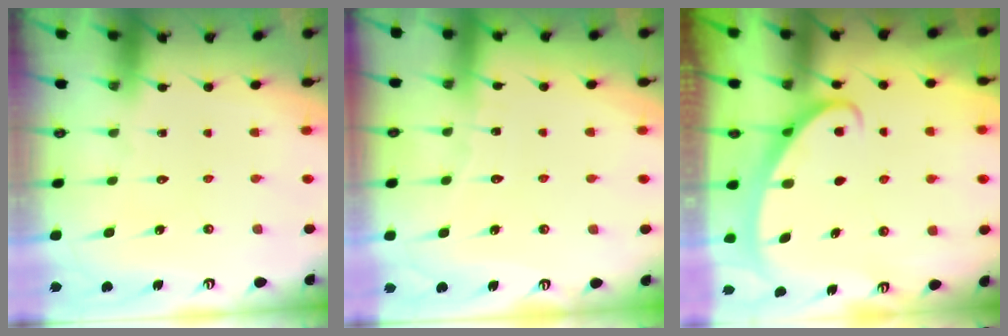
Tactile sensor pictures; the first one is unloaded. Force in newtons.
{"total": 3.5, "press": 3.5, "slide": 0.4}
{"total": 2.5, "press": 2.5, "slide": 0.4}